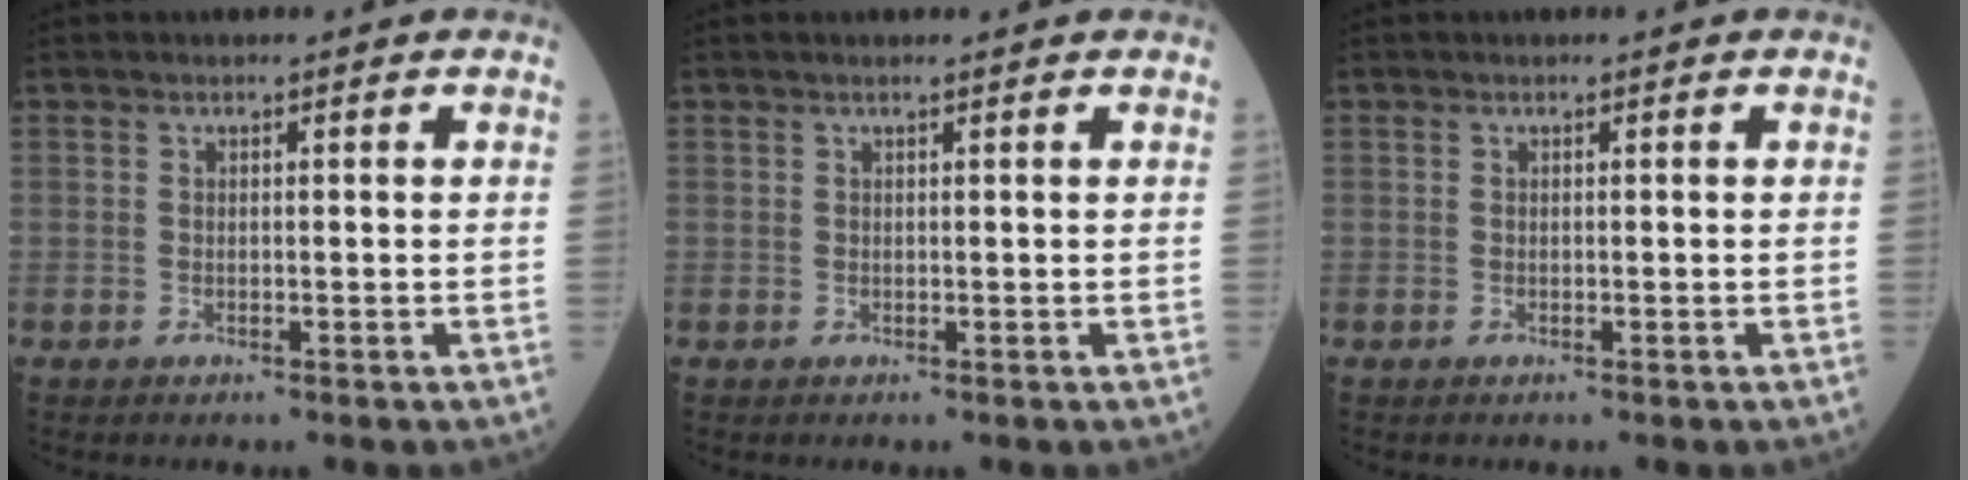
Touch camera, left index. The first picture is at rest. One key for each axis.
{"total": 1.5, "fx": 1.3, "fy": -0.2, "fz": 0.7, "tx": -0.012, "ty": 0.010, "tz": 0.020}
{"total": 0.0}